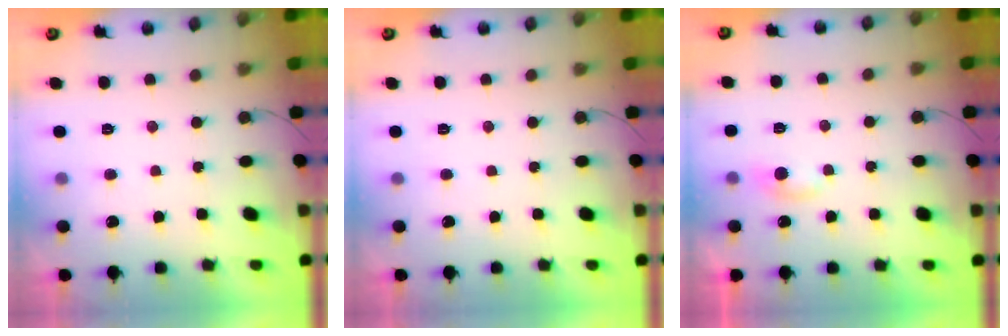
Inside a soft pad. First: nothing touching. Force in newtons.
{"total": 0.0}
{"total": 4.5, "press": 4.5, "slide": 0.6}